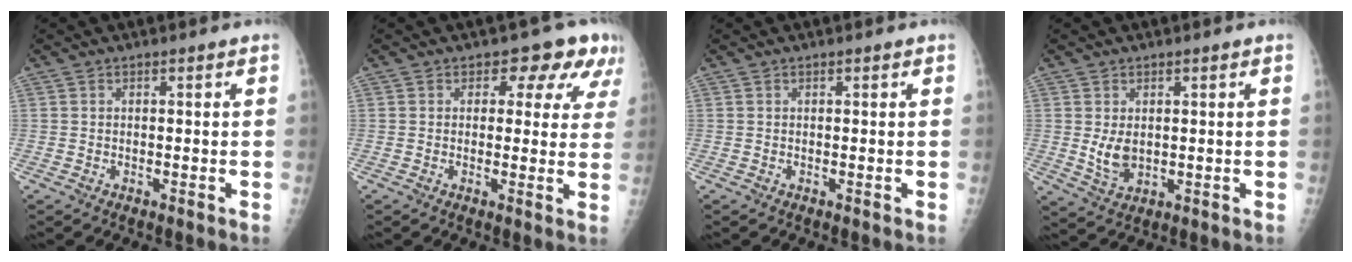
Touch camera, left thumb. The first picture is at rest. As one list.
[{"total": 7.8, "force": [4.6, 4.9, 4.1], "torque": [-0.004, -0.016, 0.036]}, {"total": 0.0}, {"total": 4.5, "force": [0.6, 3.1, 3.2], "torque": [-0.047, -0.014, 0.022]}]